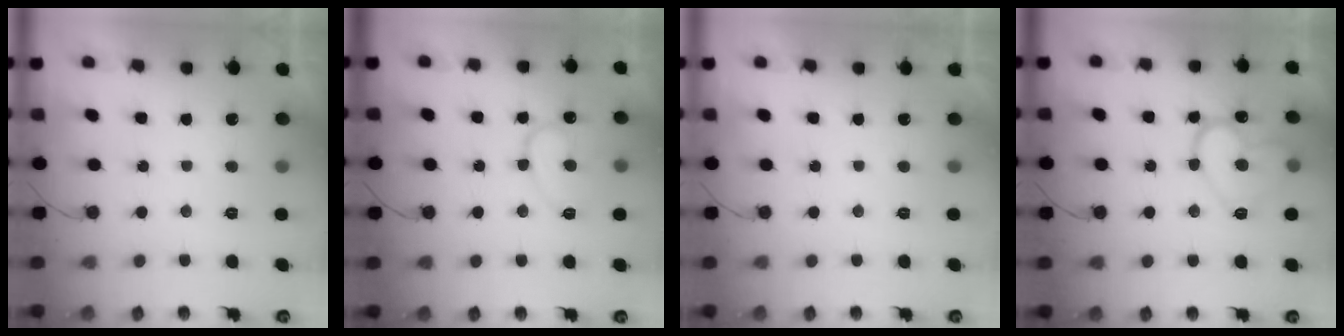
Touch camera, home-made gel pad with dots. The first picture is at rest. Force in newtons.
{"total": 10.2, "press": 10.2, "slide": 1.1}
{"total": 1.6, "press": 1.6, "slide": 0.0}
{"total": 14.0, "press": 13.9, "slide": 1.2}